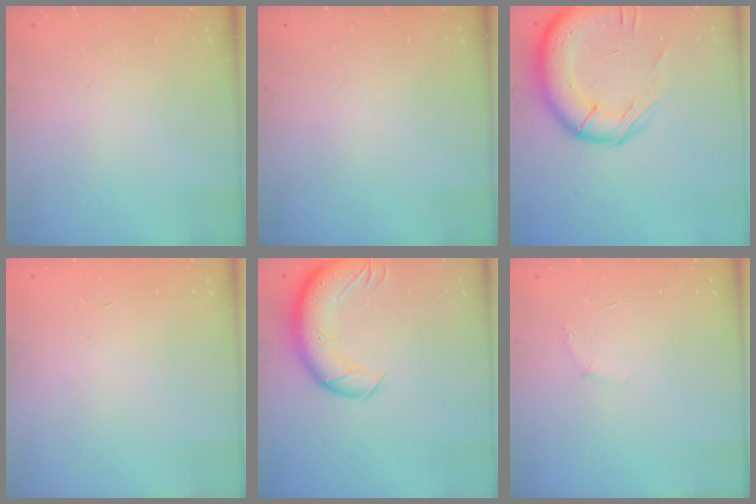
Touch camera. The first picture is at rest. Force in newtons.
{"total": 0.0}
{"total": 18.4, "press": 18.0, "slide": 3.7}
{"total": 0.6, "press": 0.6, "slide": 0.2}
{"total": 13.3, "press": 12.8, "slide": 3.6}
{"total": 3.7, "press": 3.6, "slide": 1.0}